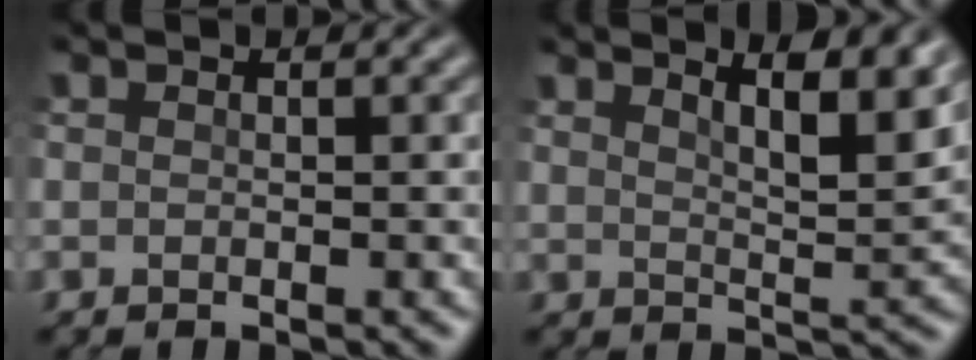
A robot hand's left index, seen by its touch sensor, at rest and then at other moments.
{"total": 6.4, "force": [4.2, 1.7, 4.6], "torque": [-0.059, 0.007, 0.051]}